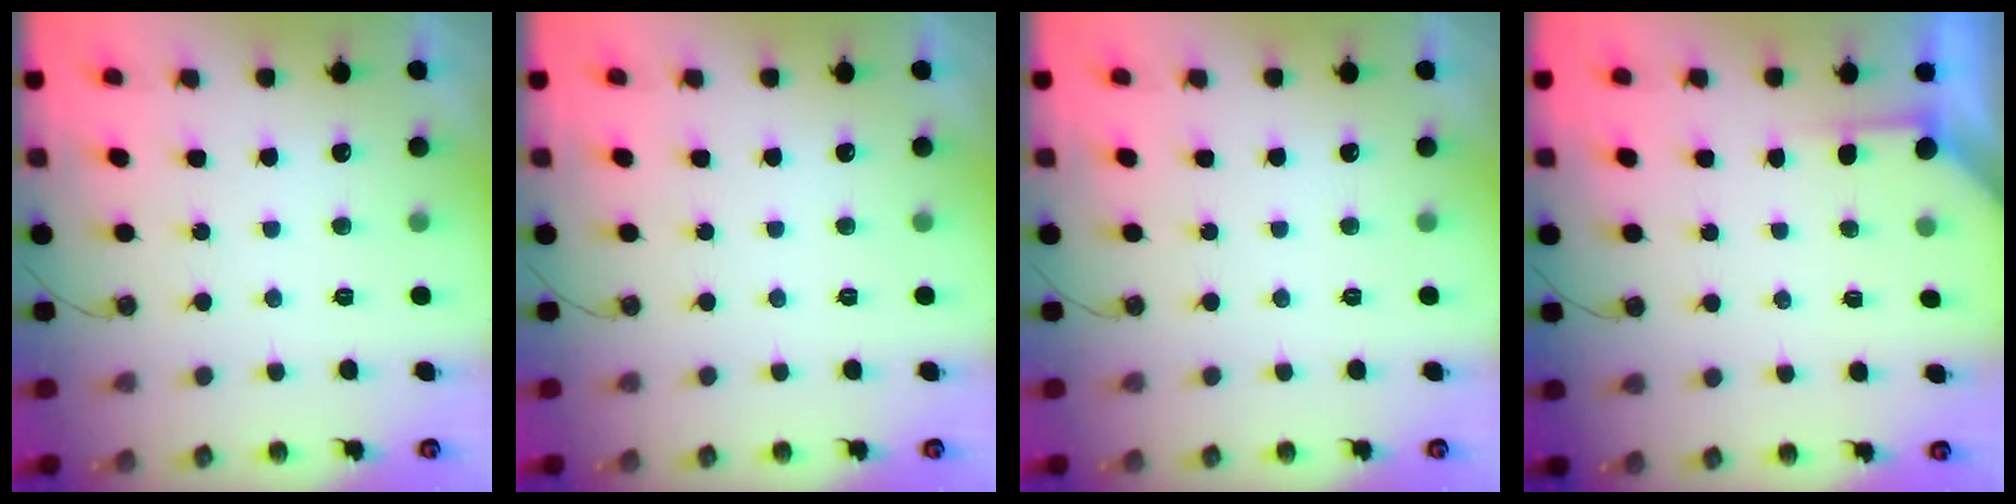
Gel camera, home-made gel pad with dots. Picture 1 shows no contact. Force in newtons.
{"total": 0.0}
{"total": 0.0}
{"total": 1.6, "press": 1.6, "slide": 0.3}